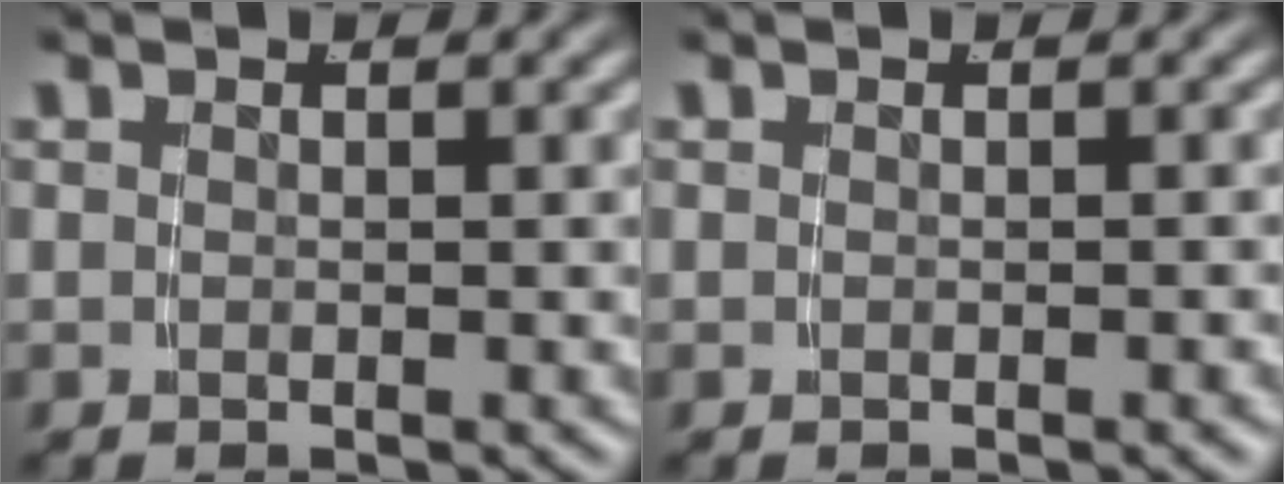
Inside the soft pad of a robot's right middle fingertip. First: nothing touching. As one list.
[{"total": 0.0}]